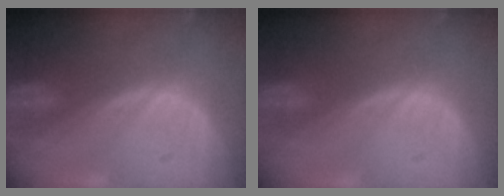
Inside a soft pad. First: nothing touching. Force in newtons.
{"total": 0.0}